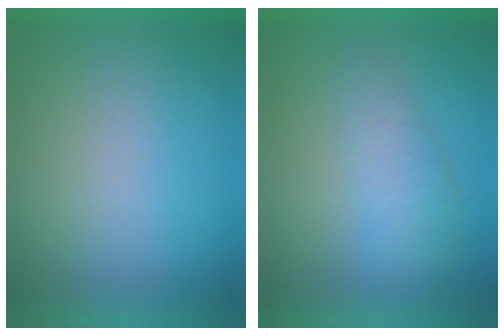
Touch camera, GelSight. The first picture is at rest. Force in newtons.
{"total": 3.0}